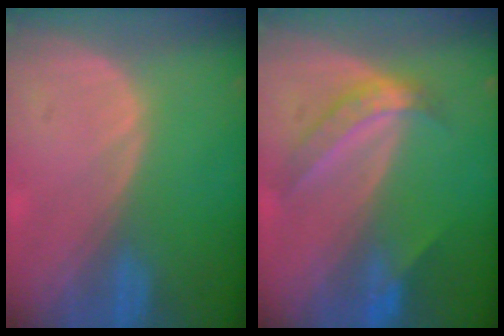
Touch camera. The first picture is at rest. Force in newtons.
{"total": 5.7, "press": 4.8, "slide": 3.1}